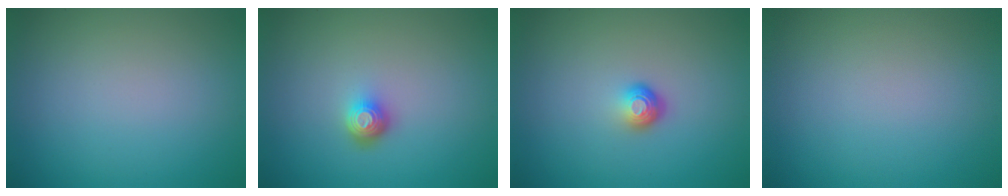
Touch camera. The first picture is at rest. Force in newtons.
{"total": 1.9, "press": 1.4, "slide": 1.3}
{"total": 1.7, "press": 1.1, "slide": 1.3}
{"total": 0.0}